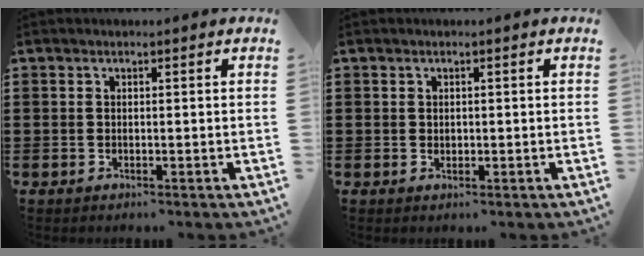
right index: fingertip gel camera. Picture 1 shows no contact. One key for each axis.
{"total": 0.6, "fx": 0.2, "fy": 0.5, "fz": 0.0, "tx": -0.002, "ty": 0.004, "tz": 0.004}